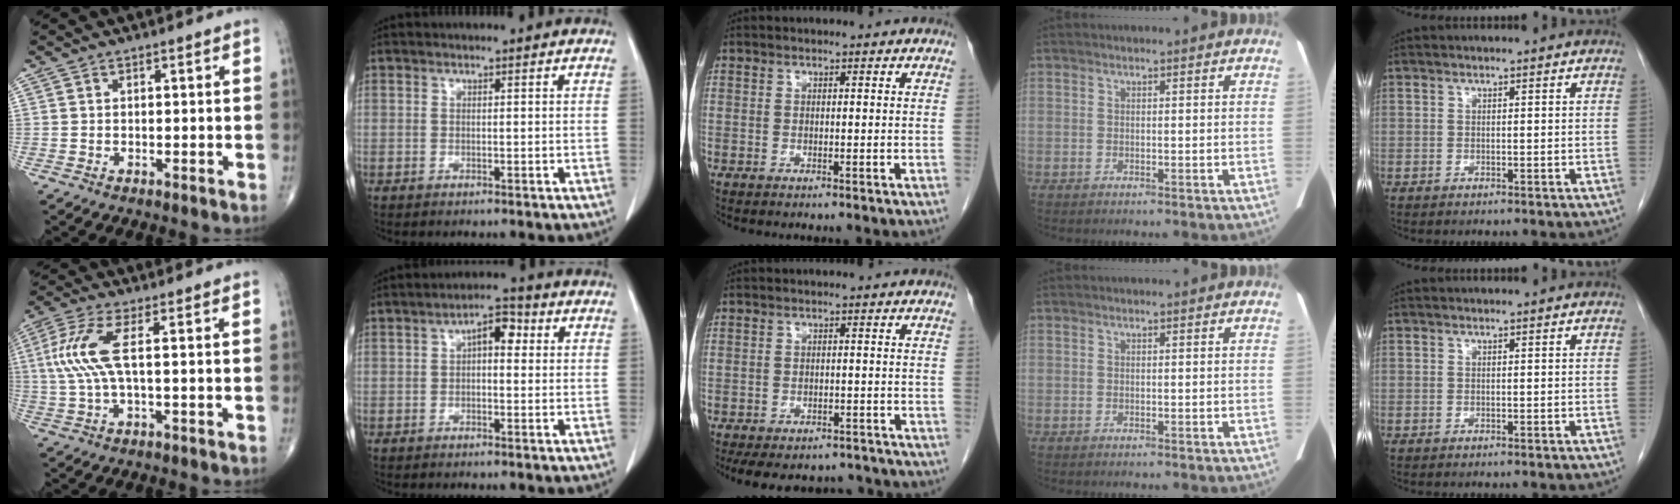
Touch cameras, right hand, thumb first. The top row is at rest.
{"thumb": {"total": 8.1, "force": [1.1, 1.9, 7.8], "torque": [-0.213, 0.011, 0.019]}, "index": {"total": 4.6, "force": [0.9, 2.2, 4.0], "torque": [-0.059, 0.024, 0.009]}, "middle": {"total": 11.4, "force": [-10.0, 4.3, 3.4], "torque": [-0.064, 0.007, -0.122]}}